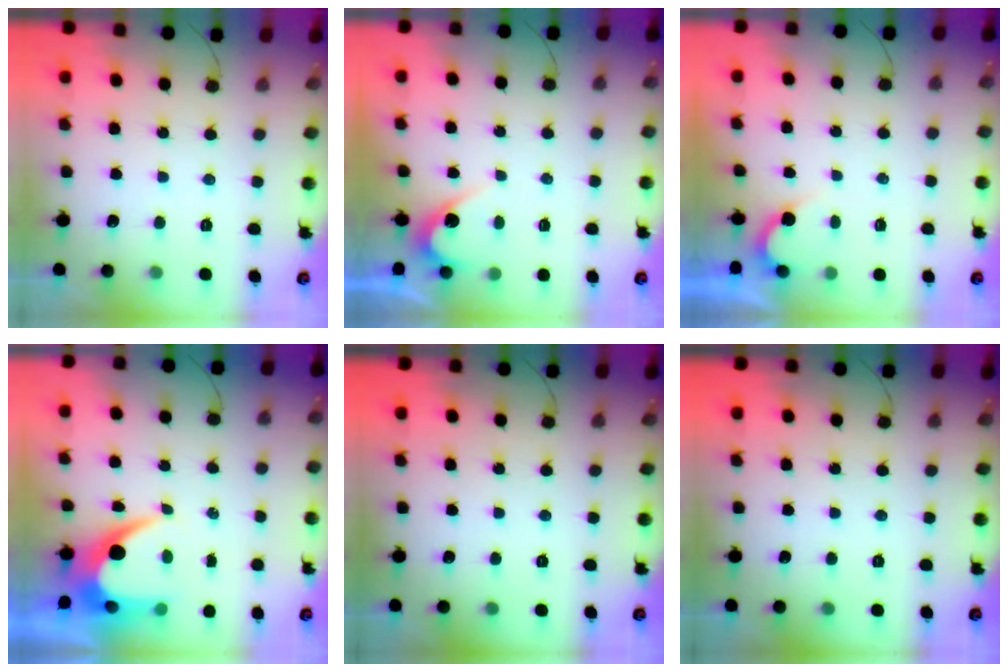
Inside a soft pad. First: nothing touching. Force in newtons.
{"total": 3.0, "press": 3.0, "slide": 0.3}
{"total": 2.3, "press": 2.3, "slide": 0.1}
{"total": 7.2, "press": 7.1, "slide": 0.5}
{"total": 0.0}
{"total": 0.0}